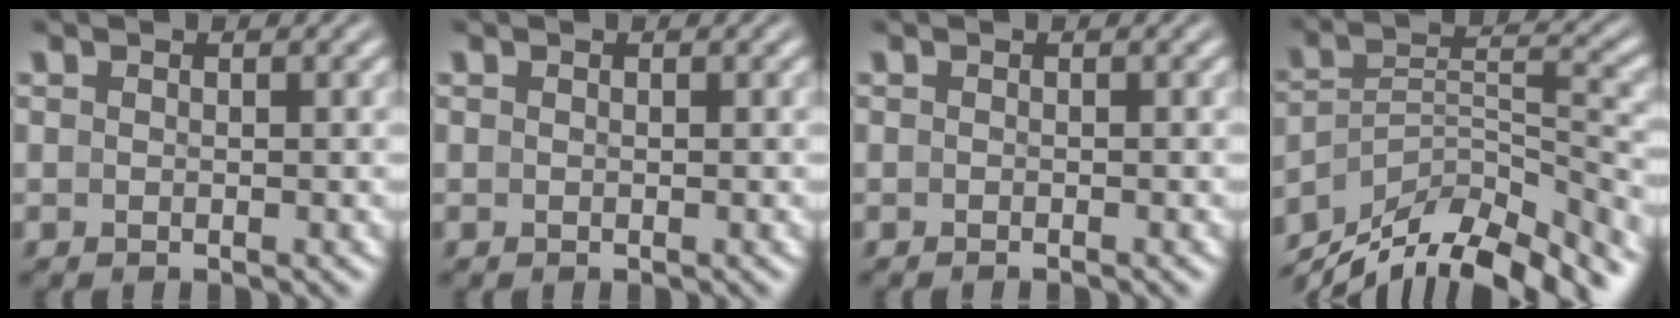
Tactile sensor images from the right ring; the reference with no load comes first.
{"total": 0.0}
{"total": 0.7, "force": [-0.6, -0.3, 0.1], "torque": [0.001, 0.003, -0.011]}
{"total": 11.1, "force": [-7.5, 5.2, 6.2], "torque": [-0.093, -0.037, -0.103]}